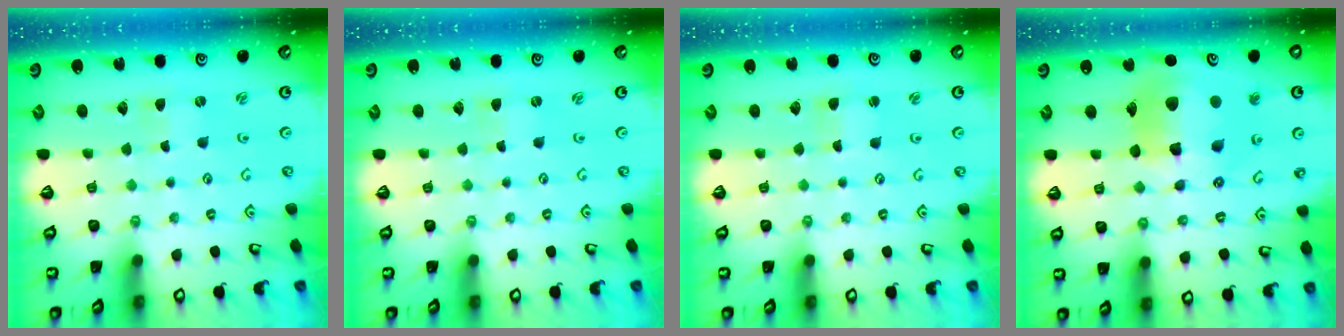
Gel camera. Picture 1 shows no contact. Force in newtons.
{"total": 0.0}
{"total": 0.9, "press": 0.9, "slide": 0.2}
{"total": 19.0, "press": 18.8, "slide": 2.4}